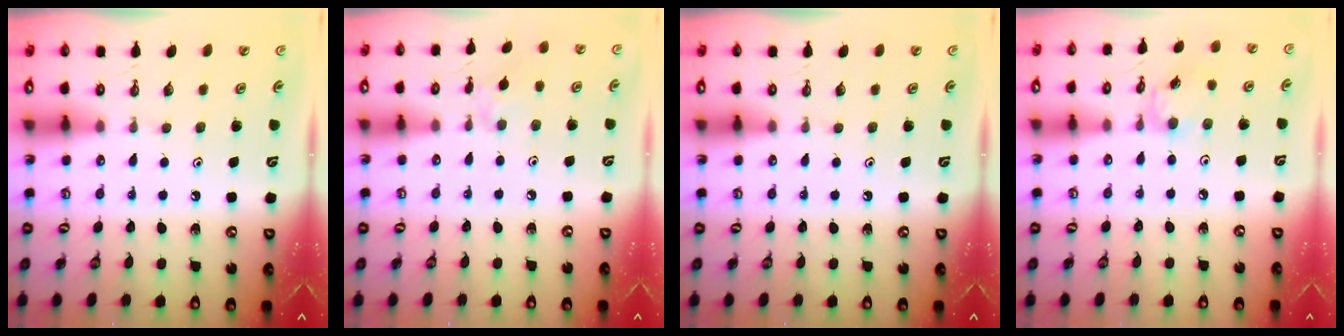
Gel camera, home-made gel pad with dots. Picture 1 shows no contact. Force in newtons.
{"total": 7.9, "press": 7.9, "slide": 0.7}
{"total": 0.0}
{"total": 5.2, "press": 5.2, "slide": 0.3}